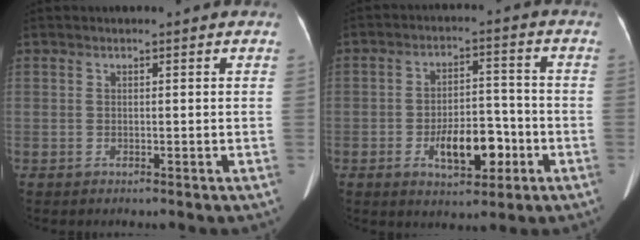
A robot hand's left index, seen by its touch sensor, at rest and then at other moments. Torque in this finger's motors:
{"motor_torque": [0.42, 0.34, 0.17, 0.04]}